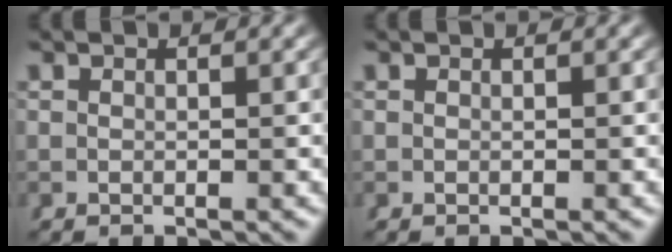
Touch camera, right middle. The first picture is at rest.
{"total": 0.0}